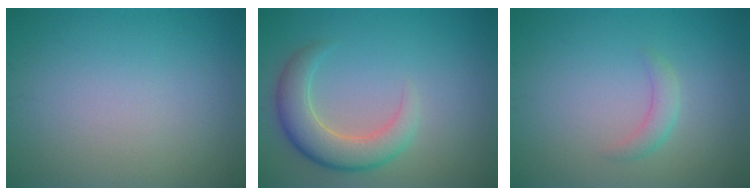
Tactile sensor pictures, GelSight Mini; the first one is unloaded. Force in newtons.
{"total": 4.9, "press": 4.9, "slide": 0.6}
{"total": 1.6, "press": 1.6, "slide": 0.1}